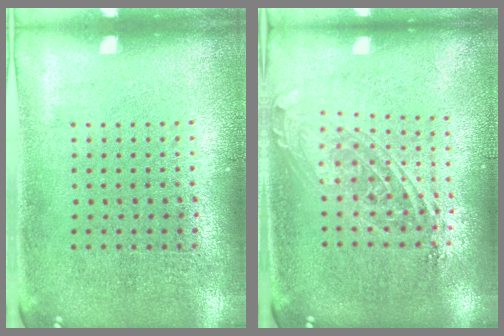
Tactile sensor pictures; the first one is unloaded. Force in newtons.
{"total": 1.6, "press": 1.3, "slide": 0.8}